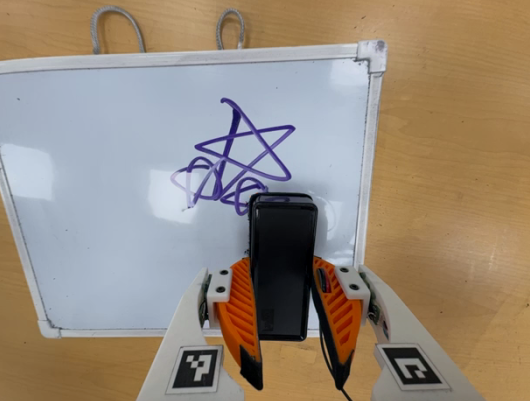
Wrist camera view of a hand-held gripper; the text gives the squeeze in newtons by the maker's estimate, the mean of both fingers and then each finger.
{"total": 6.4, "left": 4.1, "right": 8.8}